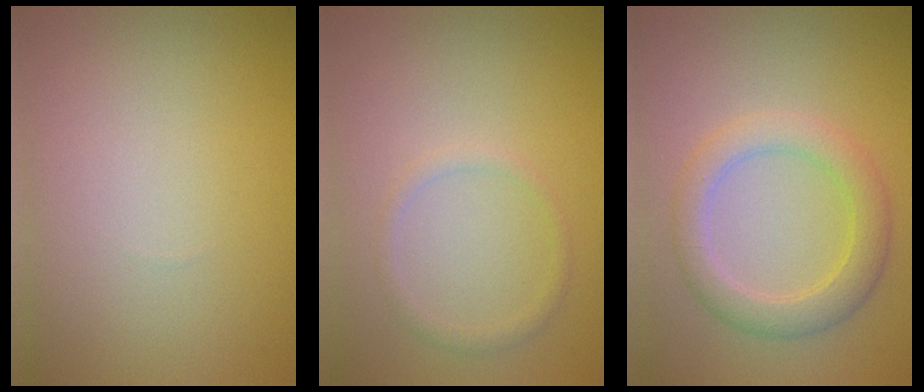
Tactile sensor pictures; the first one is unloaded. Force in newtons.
{"total": 1.1, "press": 1.1, "slide": 0.0}
{"total": 3.6, "press": 3.6, "slide": 0.1}